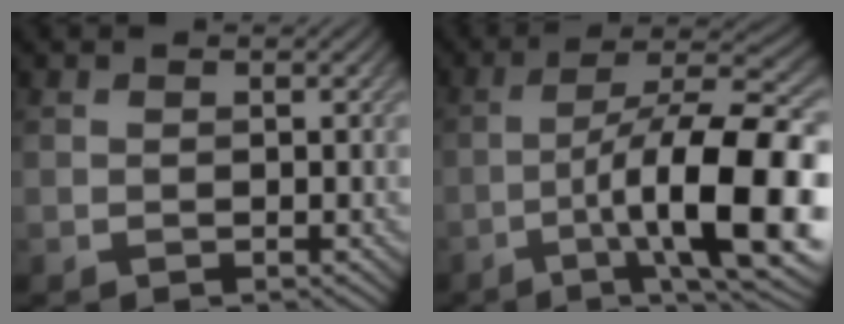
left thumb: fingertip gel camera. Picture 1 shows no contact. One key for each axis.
{"total": 15.9, "fx": -4.5, "fy": 4.4, "fz": 14.6, "tx": -0.211, "ty": 0.007, "tz": -0.067}